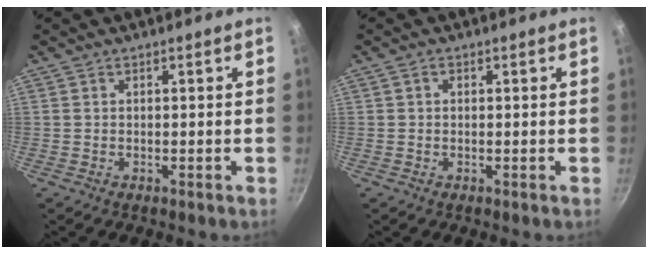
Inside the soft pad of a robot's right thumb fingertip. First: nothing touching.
{"total": 0.9, "force": [0.2, 0.7, 0.4], "torque": [-0.006, 0.005, 0.002]}